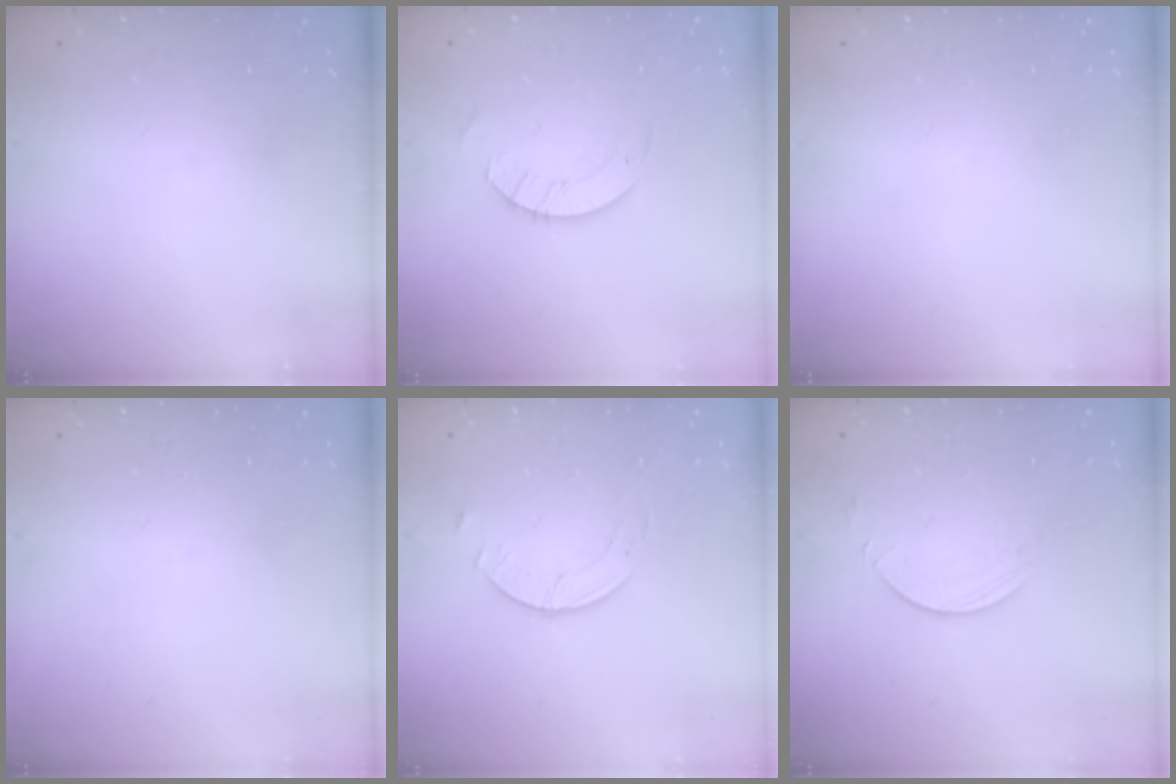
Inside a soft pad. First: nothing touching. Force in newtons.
{"total": 4.4, "press": 4.3, "slide": 0.4}
{"total": 0.0}
{"total": 0.0}
{"total": 2.5, "press": 2.5, "slide": 0.3}
{"total": 4.8, "press": 4.8, "slide": 0.5}